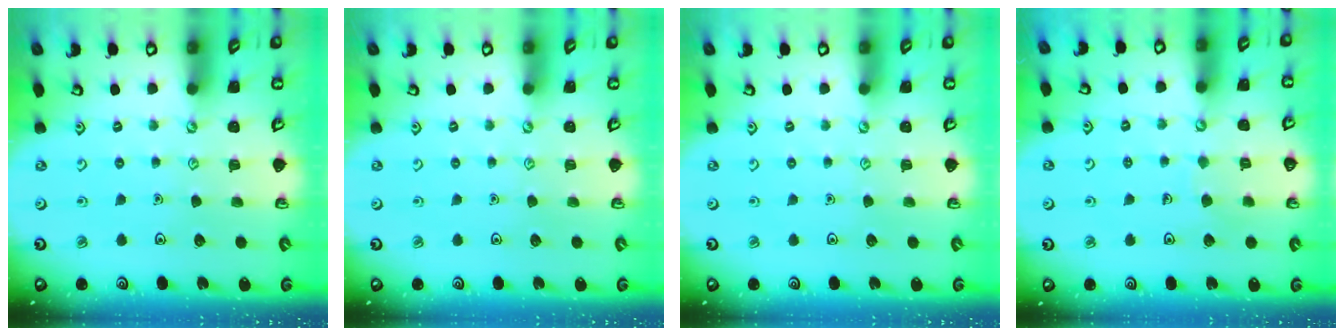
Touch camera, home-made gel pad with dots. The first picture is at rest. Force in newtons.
{"total": 0.0}
{"total": 0.0}
{"total": 4.1, "press": 4.1, "slide": 0.3}